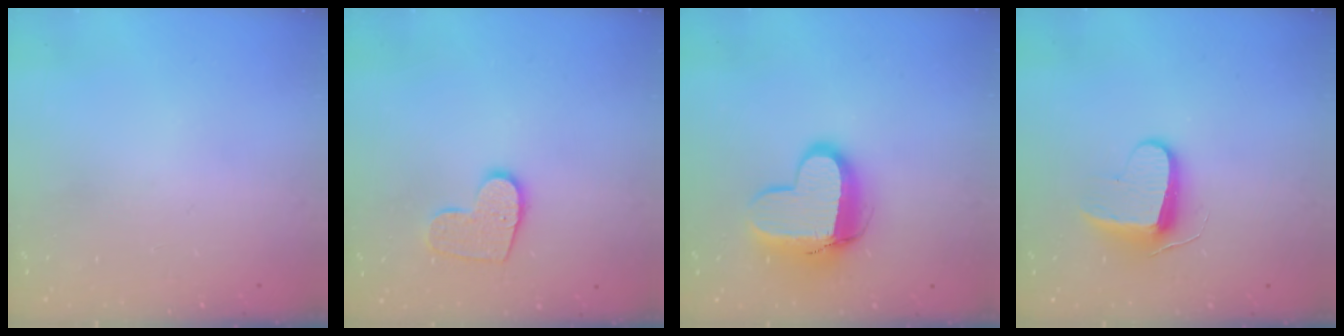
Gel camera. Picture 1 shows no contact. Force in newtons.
{"total": 10.9, "press": 10.9, "slide": 0.5}
{"total": 12.5, "press": 12.5, "slide": 1.0}
{"total": 9.2, "press": 9.2, "slide": 0.7}